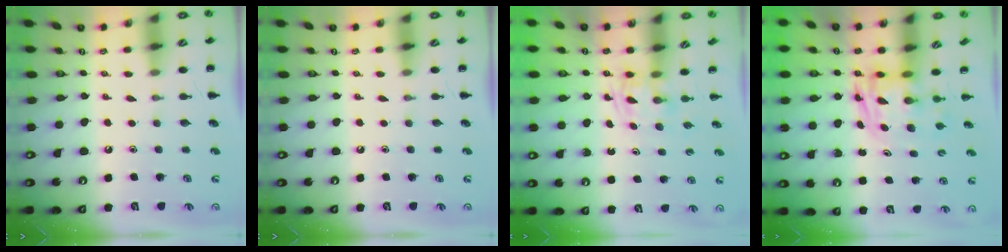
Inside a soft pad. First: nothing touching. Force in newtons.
{"total": 0.0}
{"total": 1.5, "press": 1.4, "slide": 0.7}
{"total": 2.8, "press": 2.8, "slide": 0.5}